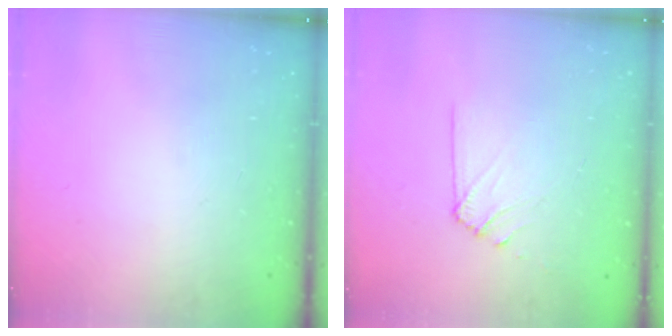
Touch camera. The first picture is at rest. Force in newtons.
{"total": 6.2, "press": 6.2, "slide": 0.9}